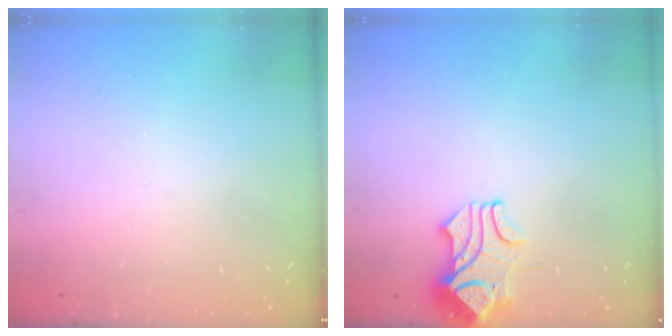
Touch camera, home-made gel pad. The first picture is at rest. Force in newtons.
{"total": 1.7, "press": 1.3, "slide": 1.1}